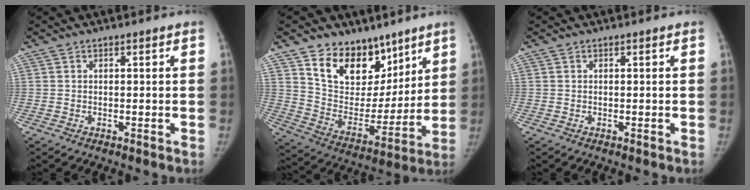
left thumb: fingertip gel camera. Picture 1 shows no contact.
{"total": 16.6, "force": [10.9, 10.7, 6.5], "torque": [-0.052, -0.070, 0.199]}
{"total": 0.0}